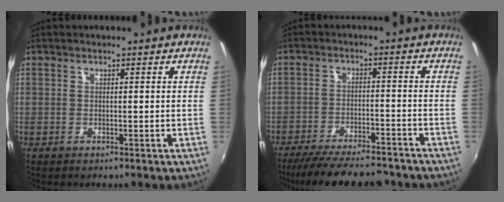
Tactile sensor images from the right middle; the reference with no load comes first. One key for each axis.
{"total": 16.6, "fx": -14.4, "fy": 3.9, "fz": 7.4, "tx": -0.150, "ty": -0.018, "tz": -0.212}